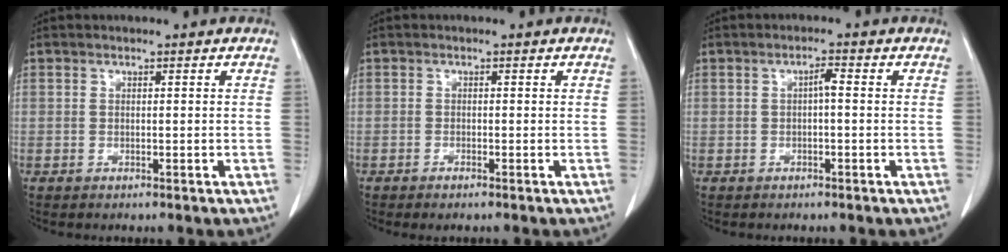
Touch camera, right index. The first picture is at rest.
{"total": 1.0, "force": [-0.7, 0.2, 0.6], "torque": [-0.012, -0.001, -0.010]}
{"total": 1.7, "force": [0.0, 0.3, 1.7], "torque": [-0.028, 0.006, 0.001]}